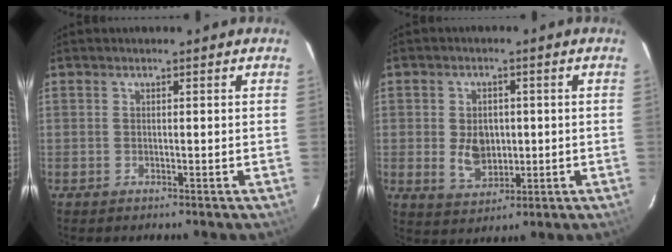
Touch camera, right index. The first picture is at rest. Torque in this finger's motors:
{"motor_torque": [0.67, 0.03, 0.34, 0.06]}